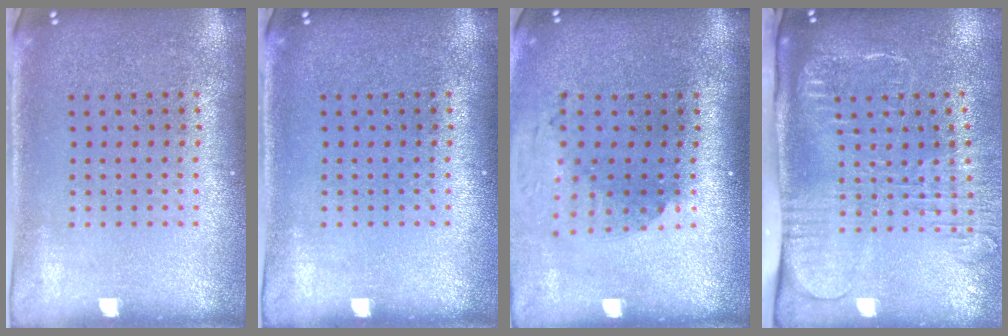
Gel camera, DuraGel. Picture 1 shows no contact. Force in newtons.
{"total": 0.0}
{"total": 2.0, "press": 1.4, "slide": 1.3}
{"total": 2.7, "press": 2.1, "slide": 1.7}